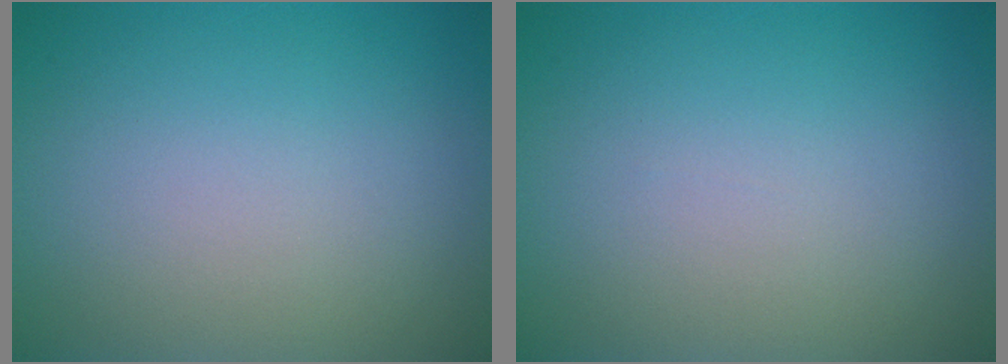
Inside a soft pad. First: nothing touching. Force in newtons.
{"total": 0.0}